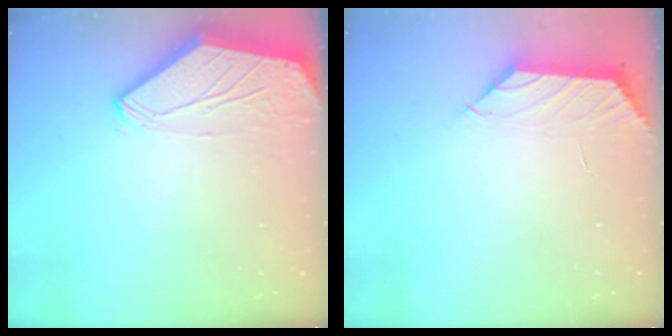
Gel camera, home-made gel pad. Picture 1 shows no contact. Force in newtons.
{"total": 0.9, "press": 0.7, "slide": 0.5}